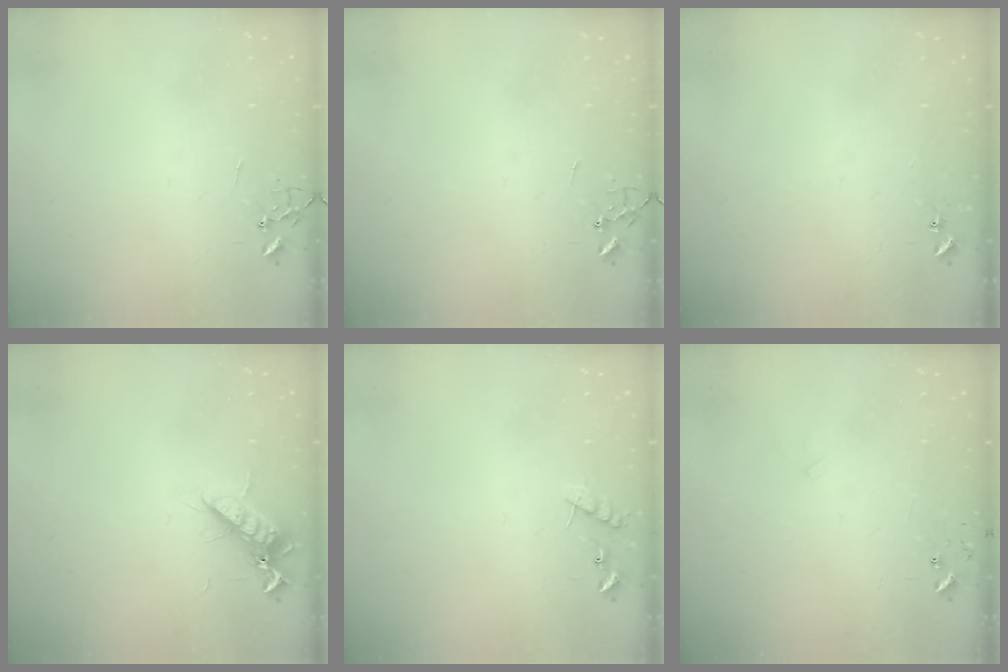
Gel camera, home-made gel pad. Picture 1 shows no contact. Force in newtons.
{"total": 0.0}
{"total": 4.3, "press": 4.2, "slide": 0.6}
{"total": 11.1, "press": 11.1, "slide": 1.3}
{"total": 6.7, "press": 6.7, "slide": 0.4}
{"total": 5.8, "press": 5.8, "slide": 0.5}